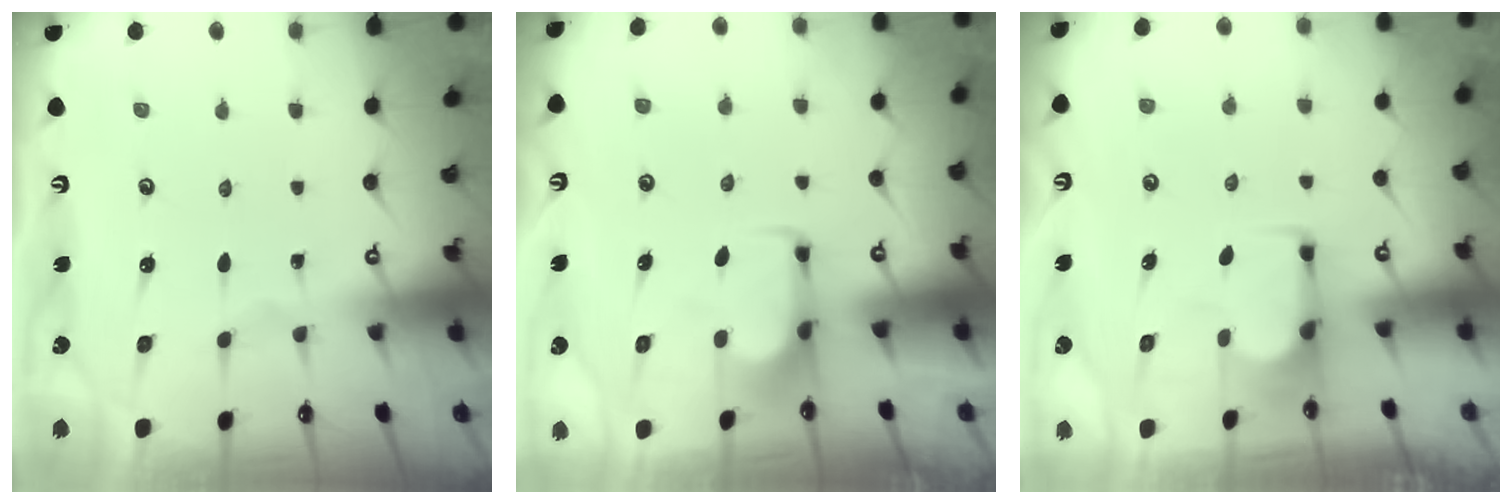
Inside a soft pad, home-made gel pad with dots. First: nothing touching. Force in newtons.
{"total": 2.0, "press": 2.0, "slide": 0.3}
{"total": 1.9, "press": 1.8, "slide": 0.7}